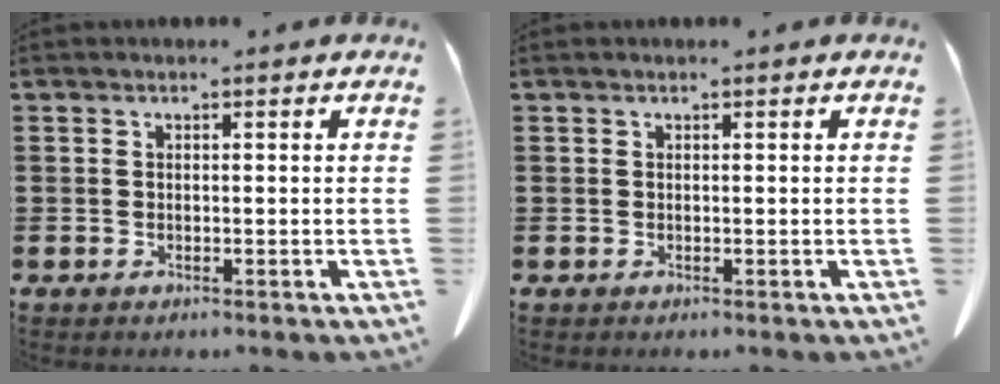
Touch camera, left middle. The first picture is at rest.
{"total": 0.0}